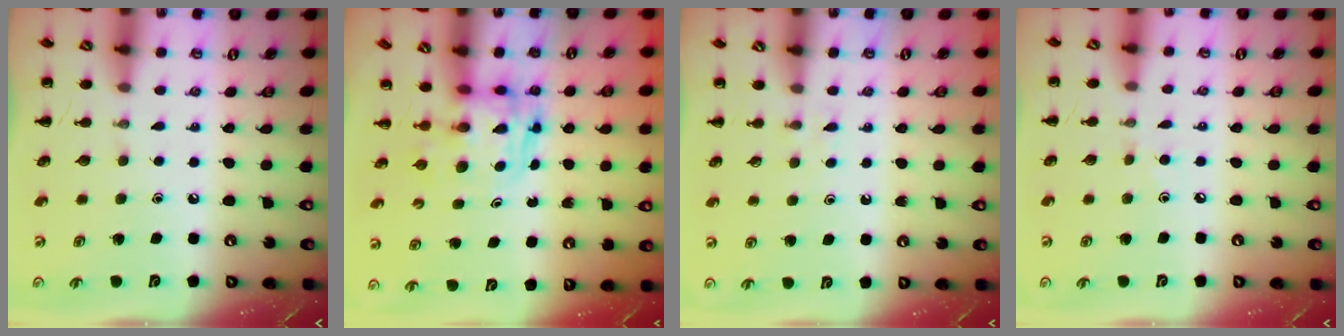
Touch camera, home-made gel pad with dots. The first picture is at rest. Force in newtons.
{"total": 2.6, "press": 2.6, "slide": 0.2}
{"total": 2.1, "press": 1.8, "slide": 0.9}
{"total": 2.4, "press": 2.3, "slide": 0.8}